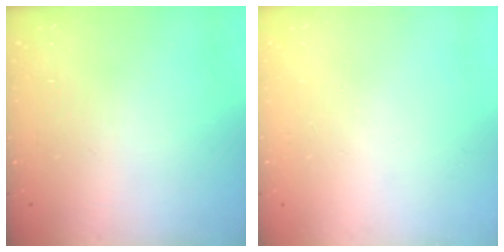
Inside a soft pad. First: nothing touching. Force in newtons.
{"total": 0.0}